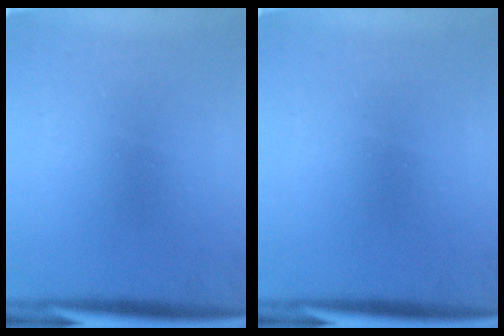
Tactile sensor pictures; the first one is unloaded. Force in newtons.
{"total": 0.0}